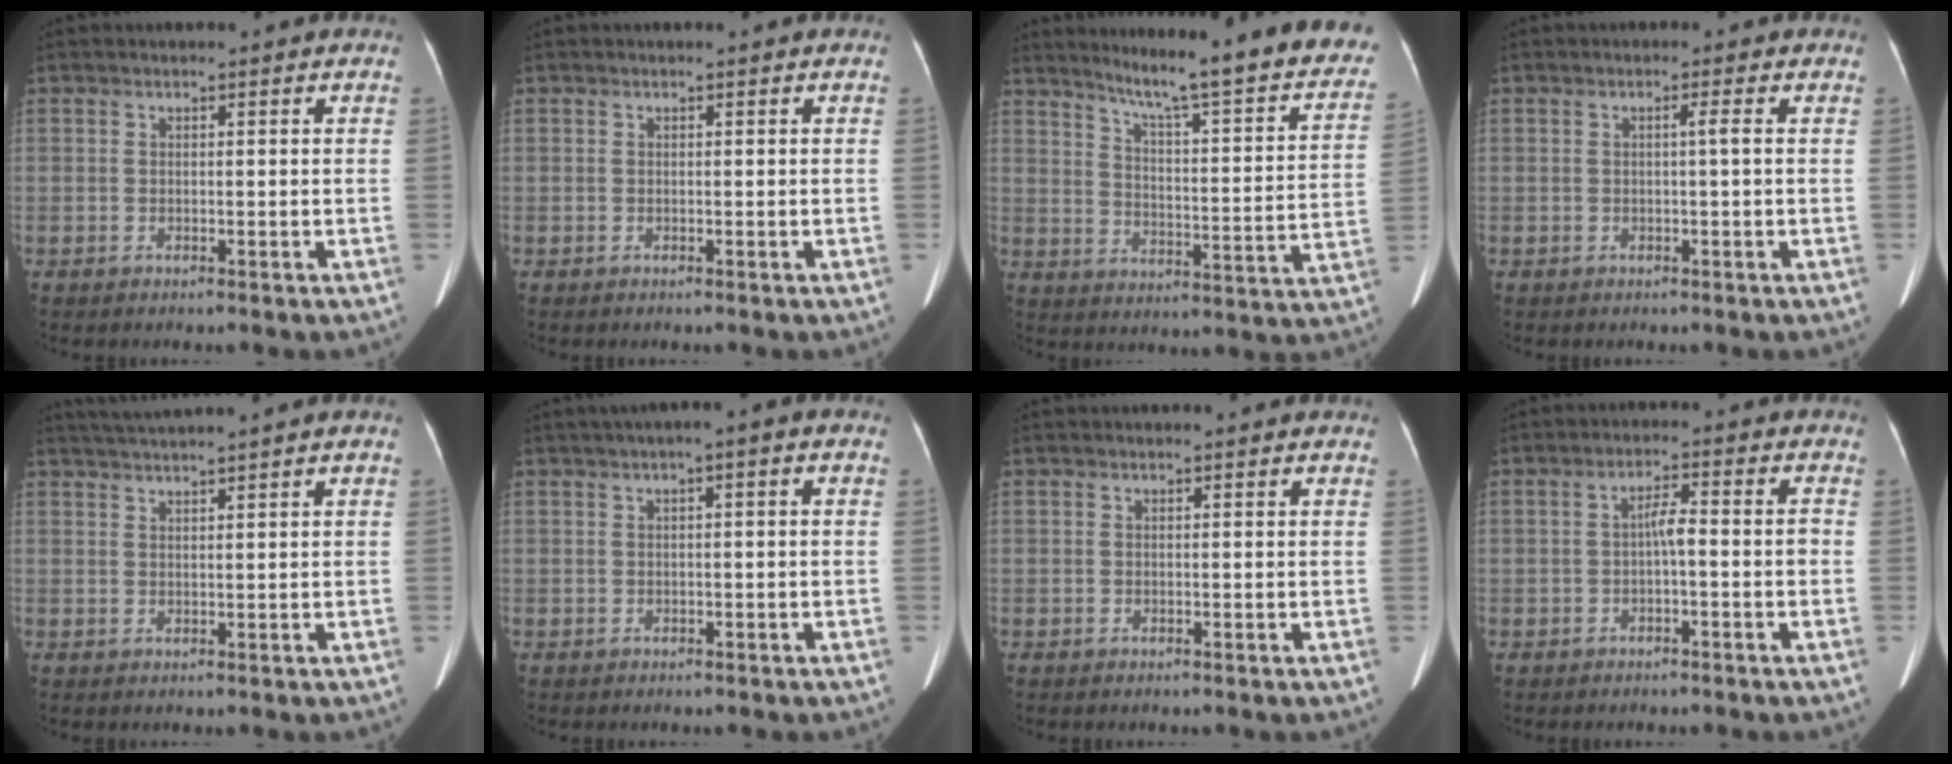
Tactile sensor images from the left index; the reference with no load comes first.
{"total": 0.0}
{"total": 25.3, "force": [21.5, 1.8, 13.2], "torque": [-0.183, -0.067, 0.269]}
{"total": 1.1, "force": [0.1, -0.3, 1.1], "torque": [-0.015, 0.004, 0.000]}
{"total": 4.7, "force": [4.0, -1.4, 2.1], "torque": [-0.036, 0.018, 0.075]}
{"total": 3.2, "force": [1.2, 0.5, 2.9], "torque": [-0.043, 0.018, 0.014]}
{"total": 1.1, "force": [1.0, 0.0, 0.4], "torque": [-0.009, 0.011, 0.016]}
{"total": 3.3, "force": [-0.6, 0.6, 3.2], "torque": [-0.052, 0.015, -0.009]}